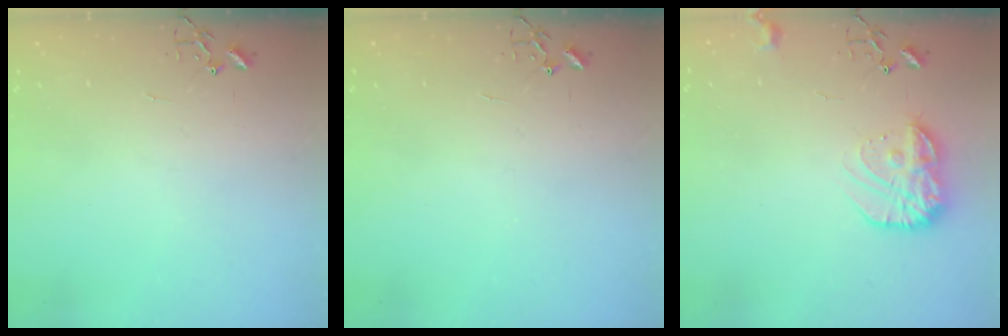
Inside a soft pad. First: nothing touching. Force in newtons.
{"total": 0.0}
{"total": 13.9, "press": 13.9, "slide": 1.0}